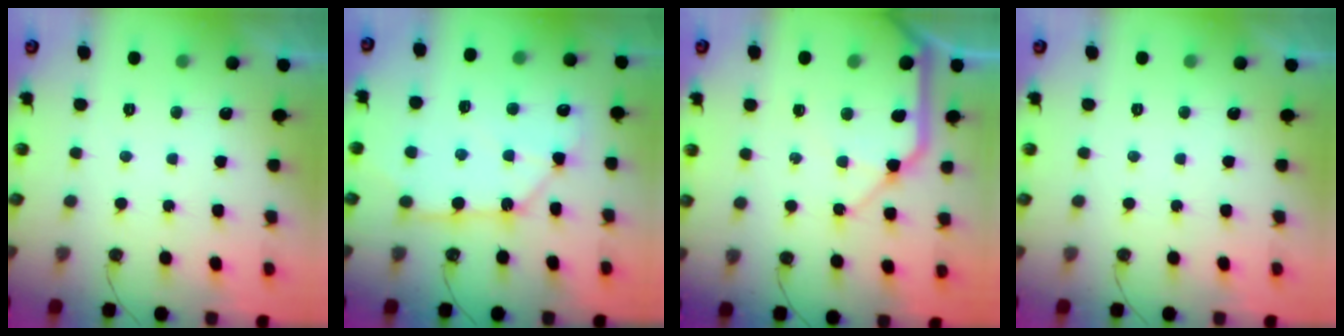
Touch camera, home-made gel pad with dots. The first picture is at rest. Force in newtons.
{"total": 10.4, "press": 10.3, "slide": 1.2}
{"total": 16.8, "press": 16.6, "slide": 2.4}
{"total": 0.0}